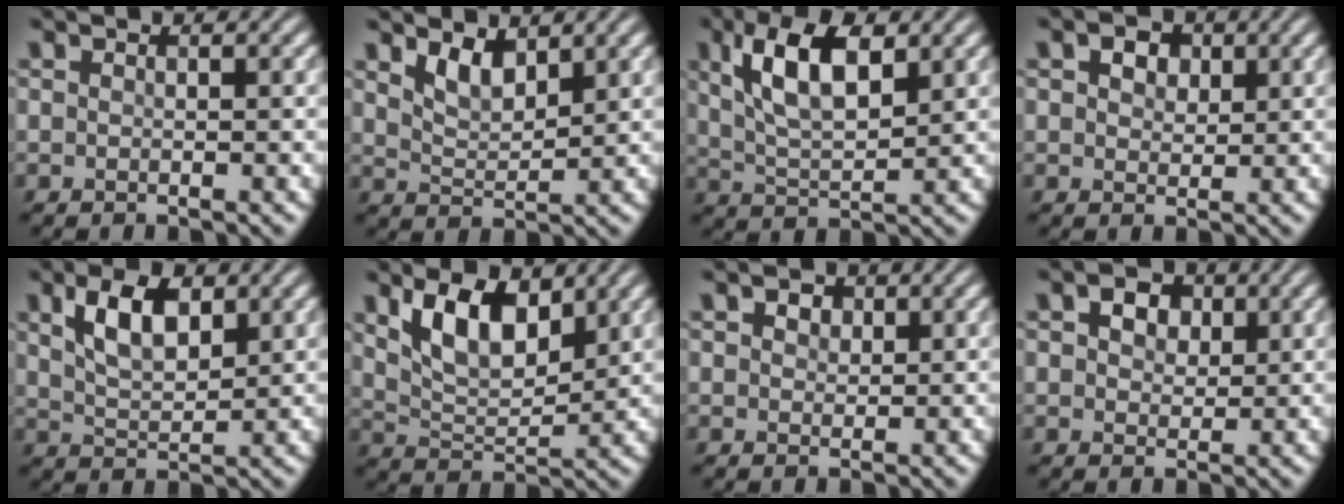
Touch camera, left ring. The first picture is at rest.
{"total": 2.7, "force": [2.0, 1.0, 1.6], "torque": [-0.035, -0.008, 0.040]}
{"total": 6.9, "force": [2.8, 2.9, 5.6], "torque": [-0.110, 0.005, 0.050]}
{"total": 3.1, "force": [1.6, 2.0, 1.7], "torque": [-0.029, 0.002, 0.015]}
{"total": 4.8, "force": [2.2, 2.3, 3.6], "torque": [-0.072, 0.005, 0.041]}
{"total": 6.0, "force": [3.1, 3.0, 4.3], "torque": [-0.087, -0.005, 0.055]}
{"total": 1.9, "force": [1.1, 1.3, 0.9], "torque": [-0.012, 0.001, 0.010]}
{"total": 3.4, "force": [1.6, 2.3, 2.0], "torque": [-0.033, 0.001, 0.013]}